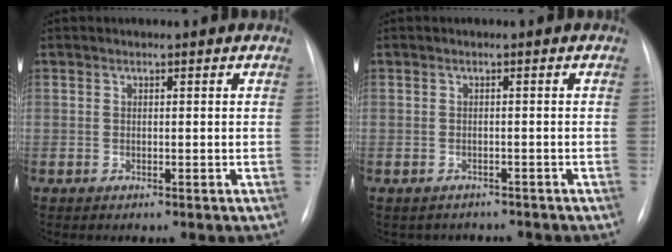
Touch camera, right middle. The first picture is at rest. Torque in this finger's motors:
{"motor_torque": [-0.31, -0.10, -0.06, -0.01]}